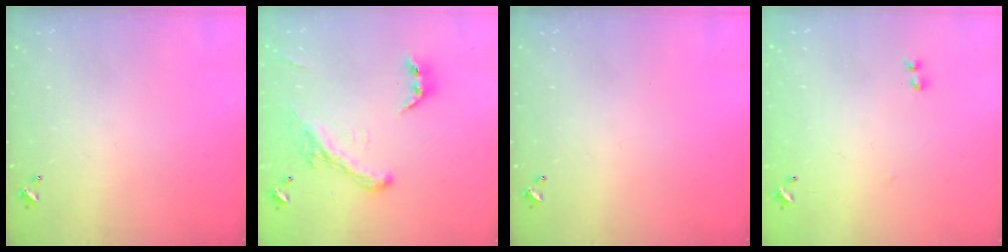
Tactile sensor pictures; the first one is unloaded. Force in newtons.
{"total": 5.1, "press": 4.9, "slide": 1.4}
{"total": 0.0}
{"total": 7.7, "press": 7.6, "slide": 0.7}